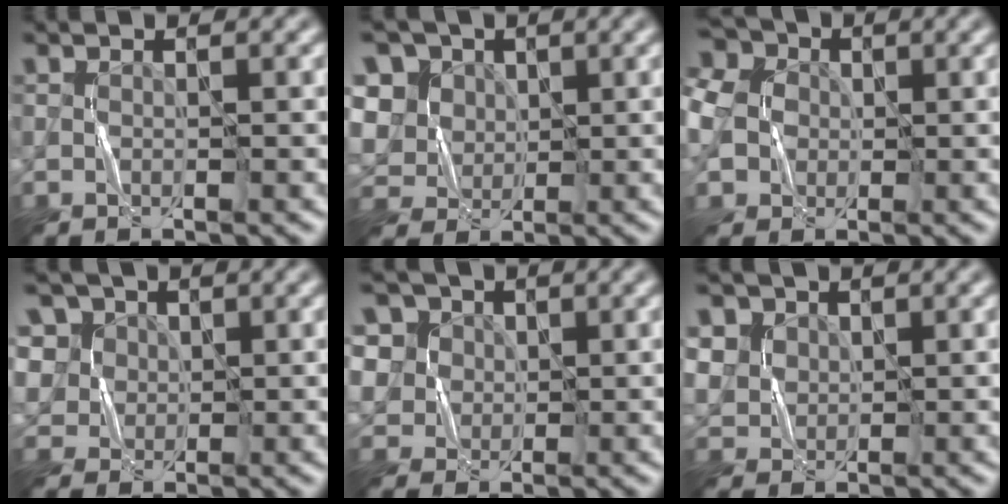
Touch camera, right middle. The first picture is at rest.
{"total": 8.6, "force": [3.2, 7.1, 3.7], "torque": [-0.089, 0.023, 0.038]}
{"total": 8.9, "force": [0.2, 7.5, 4.8], "torque": [-0.113, 0.020, -0.023]}
{"total": 6.9, "force": [3.0, 5.7, 2.5], "torque": [-0.064, 0.014, 0.043]}
{"total": 7.6, "force": [3.7, 6.1, 2.7], "torque": [-0.065, 0.016, 0.049]}
{"total": 4.7, "force": [2.1, 3.8, 1.5], "torque": [-0.061, 0.007, 0.044]}